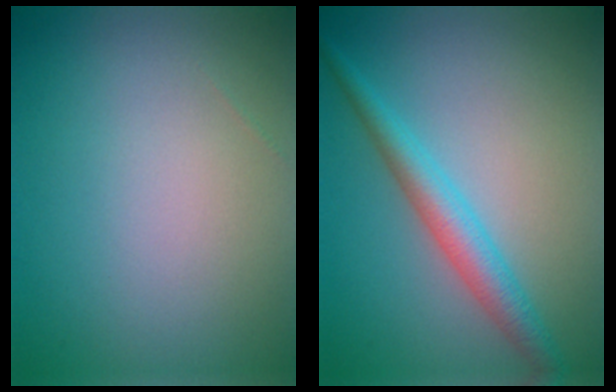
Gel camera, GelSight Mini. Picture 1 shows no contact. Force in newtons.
{"total": 3.4, "press": 3.4, "slide": 0.1}